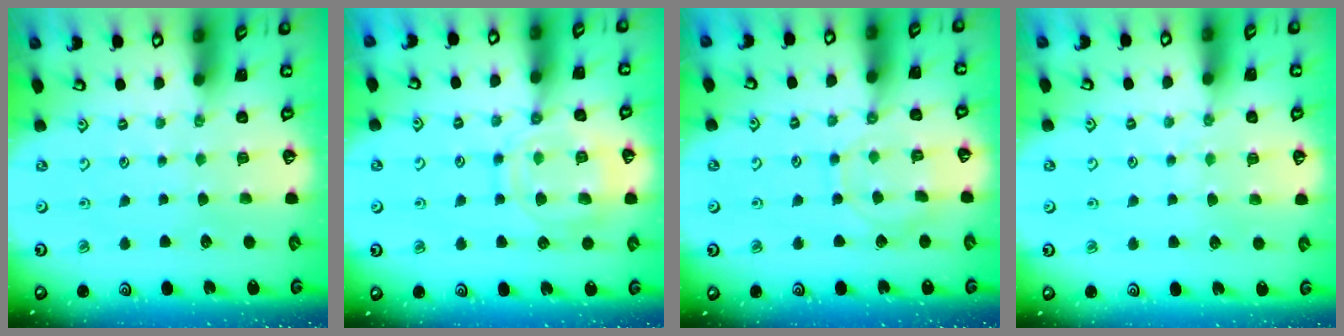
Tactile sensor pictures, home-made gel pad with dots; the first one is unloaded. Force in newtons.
{"total": 13.7, "press": 13.7, "slide": 1.2}
{"total": 9.2, "press": 9.2, "slide": 0.8}
{"total": 5.4, "press": 5.3, "slide": 0.6}